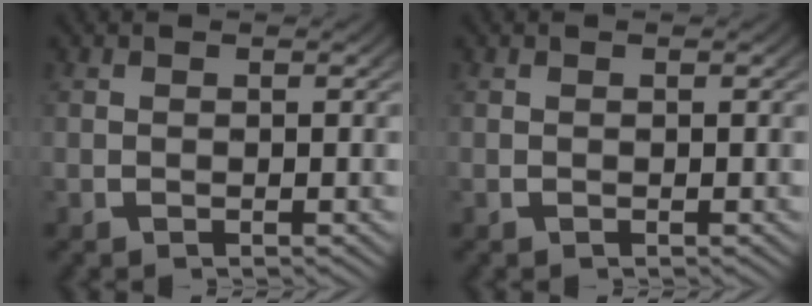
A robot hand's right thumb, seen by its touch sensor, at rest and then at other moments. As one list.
[{"total": 0.0}]